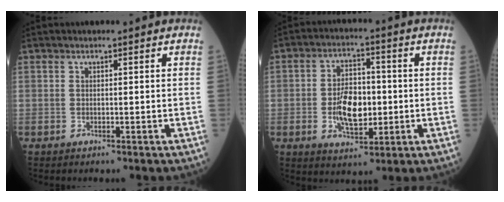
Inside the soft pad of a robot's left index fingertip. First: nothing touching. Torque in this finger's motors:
{"motor_torque": [0.30, 0.26, 0.50, 0.10]}